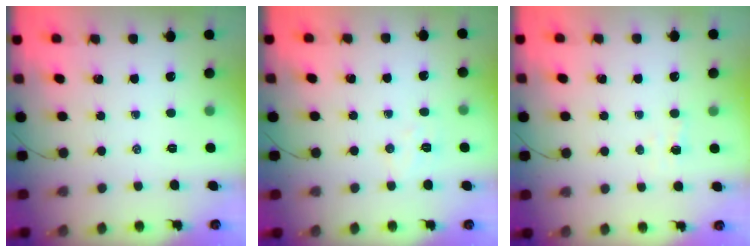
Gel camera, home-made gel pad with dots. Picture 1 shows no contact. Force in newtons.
{"total": 5.2, "press": 5.1, "slide": 1.1}
{"total": 1.8, "press": 1.7, "slide": 0.6}